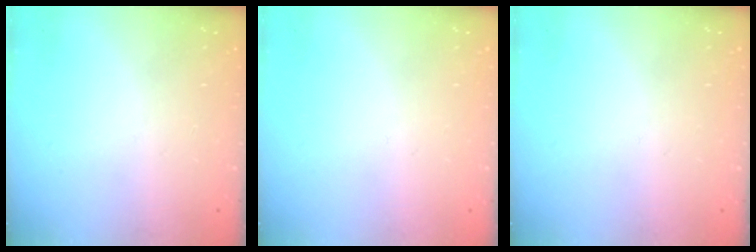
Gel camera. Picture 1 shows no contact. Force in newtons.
{"total": 0.0}
{"total": 0.0}